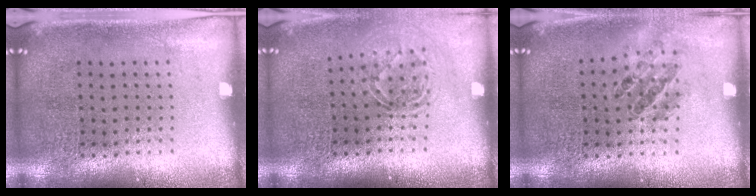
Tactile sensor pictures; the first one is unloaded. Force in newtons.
{"total": 1.7, "press": 1.2, "slide": 1.1}
{"total": 1.0, "press": 0.9, "slide": 0.3}